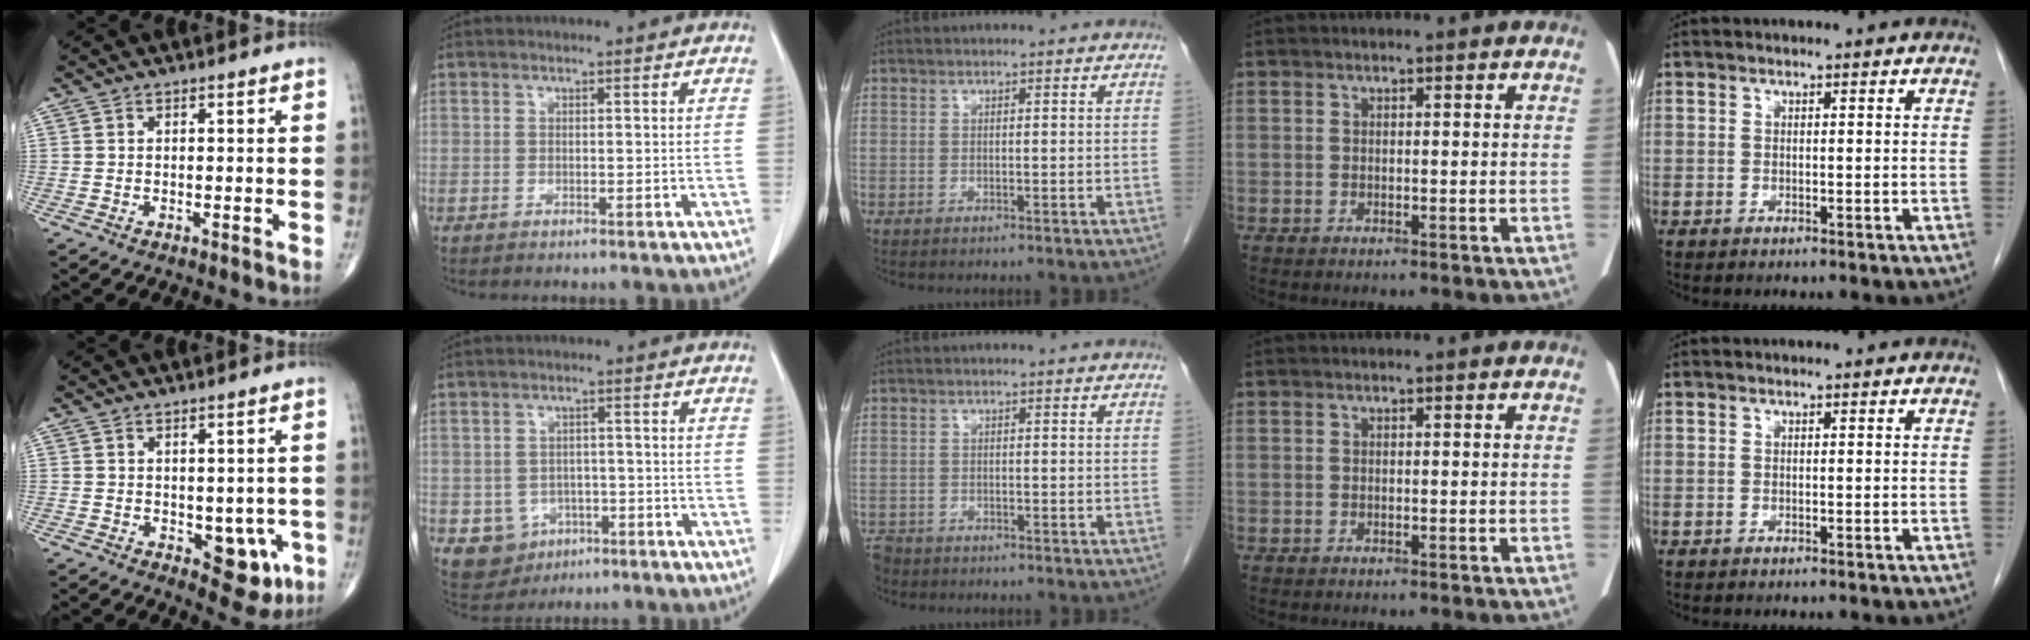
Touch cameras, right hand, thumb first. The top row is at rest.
{"thumb": {"total": 7.6, "force": [-1.7, 4.5, 5.9], "torque": [-0.033, -0.008, -0.011]}, "index": {"total": 7.3, "force": [-2.9, 6.4, 2.0], "torque": [-0.038, 0.009, -0.029]}, "middle": {"total": 2.9, "force": [-2.5, 1.4, 0.3], "torque": [-0.010, -0.003, -0.045]}}